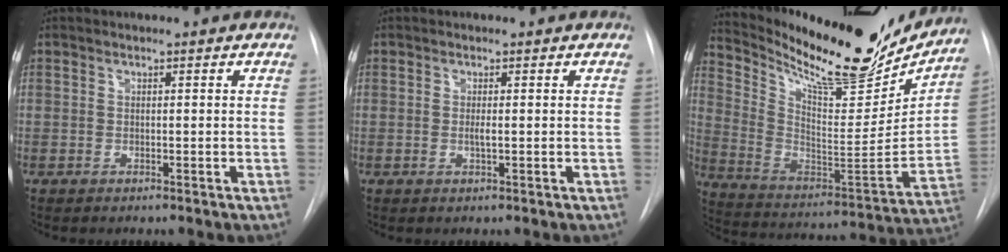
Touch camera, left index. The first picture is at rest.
{"total": 0.9, "force": [0.1, 0.1, 0.9], "torque": [-0.023, -0.003, 0.001]}
{"total": 26.2, "force": [22.3, 6.0, 12.4], "torque": [-0.213, -0.040, 0.337]}